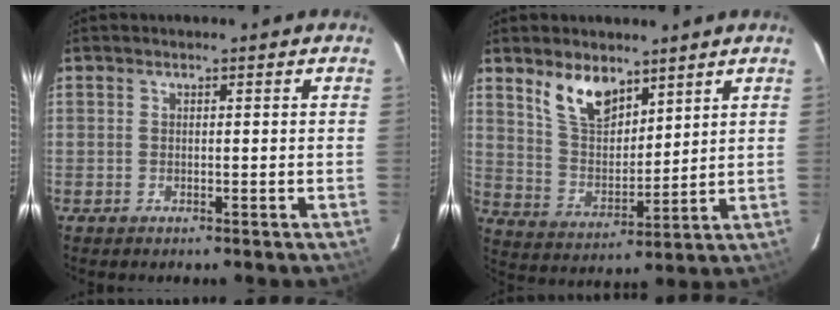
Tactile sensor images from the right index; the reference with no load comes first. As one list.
[{"total": 9.7, "force": [6.6, 4.7, 5.4], "torque": [-0.099, 0.009, 0.135]}]